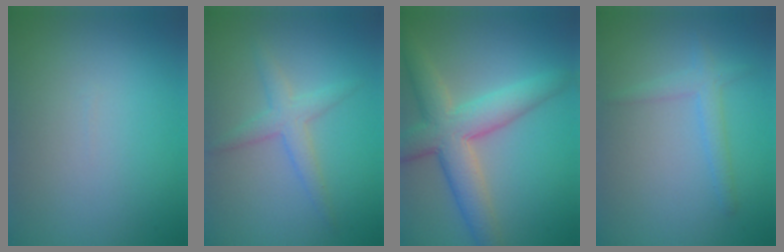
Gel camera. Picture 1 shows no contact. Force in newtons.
{"total": 2.5, "press": 2.5, "slide": 0.0}
{"total": 6.9, "press": 6.9, "slide": 0.4}
{"total": 2.0, "press": 2.0, "slide": 0.1}